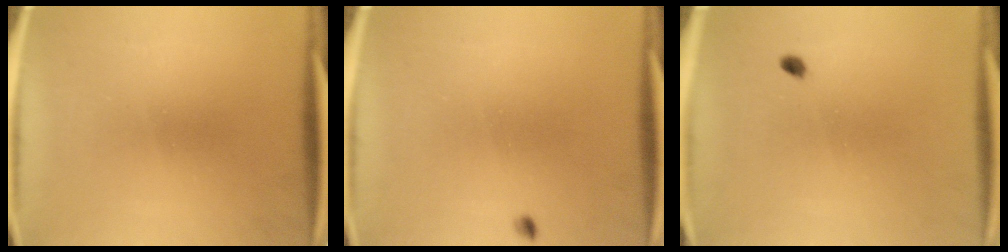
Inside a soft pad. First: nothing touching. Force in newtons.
{"total": 0.6}
{"total": 1.6}